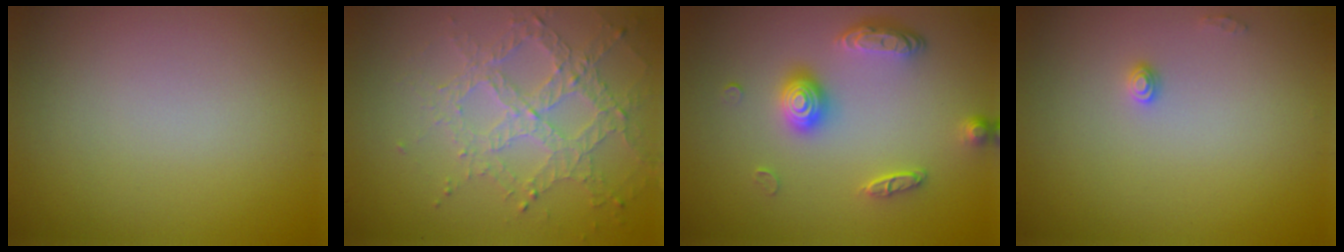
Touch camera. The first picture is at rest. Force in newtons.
{"total": 3.9, "press": 3.0, "slide": 2.5}
{"total": 3.4, "press": 3.0, "slide": 1.6}
{"total": 0.9, "press": 0.9, "slide": 0.1}